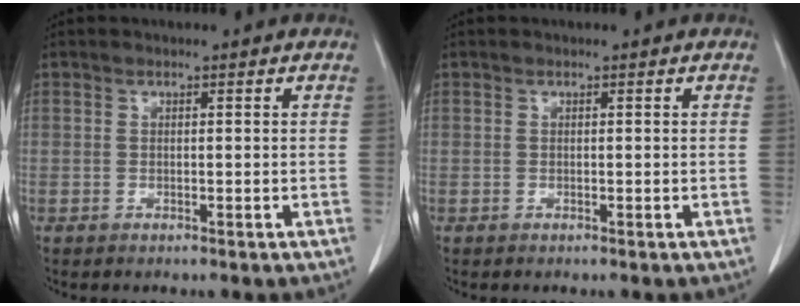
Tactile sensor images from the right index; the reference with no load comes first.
{"total": 0.0}